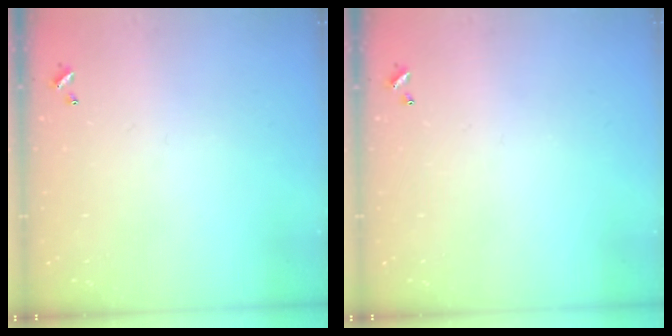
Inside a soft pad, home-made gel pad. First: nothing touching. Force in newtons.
{"total": 0.0}